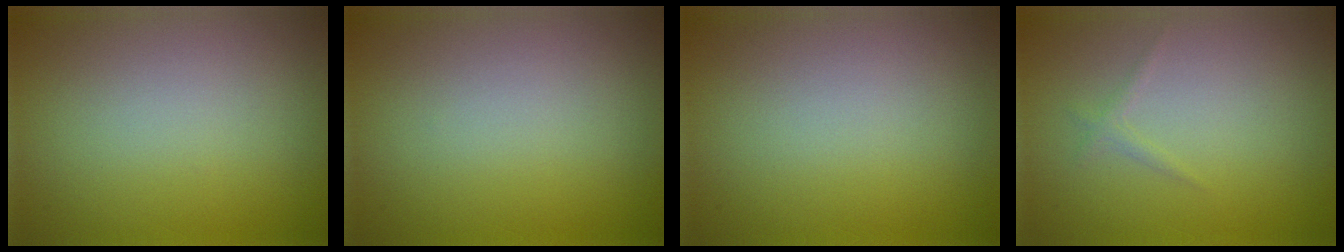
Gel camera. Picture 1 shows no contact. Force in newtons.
{"total": 0.0}
{"total": 0.0}
{"total": 0.8, "press": 0.8, "slide": 0.1}